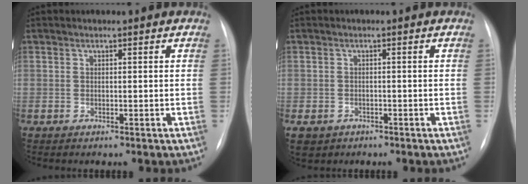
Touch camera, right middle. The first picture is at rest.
{"total": 4.4, "force": [-2.7, 3.3, 1.2], "torque": [-0.026, -0.002, -0.037]}